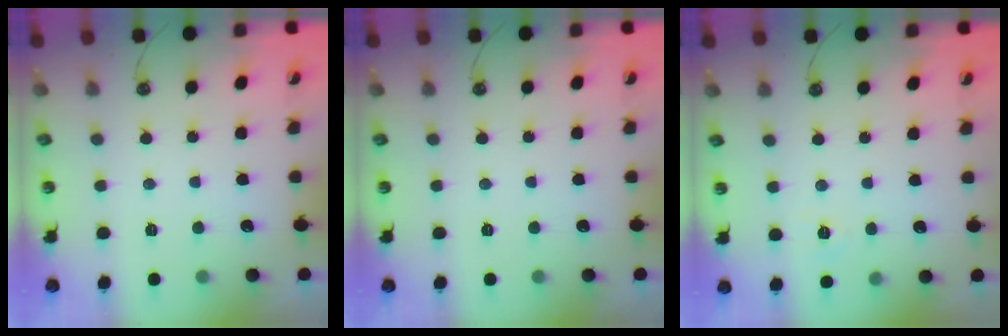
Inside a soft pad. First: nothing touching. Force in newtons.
{"total": 0.0}
{"total": 4.7, "press": 4.6, "slide": 0.4}